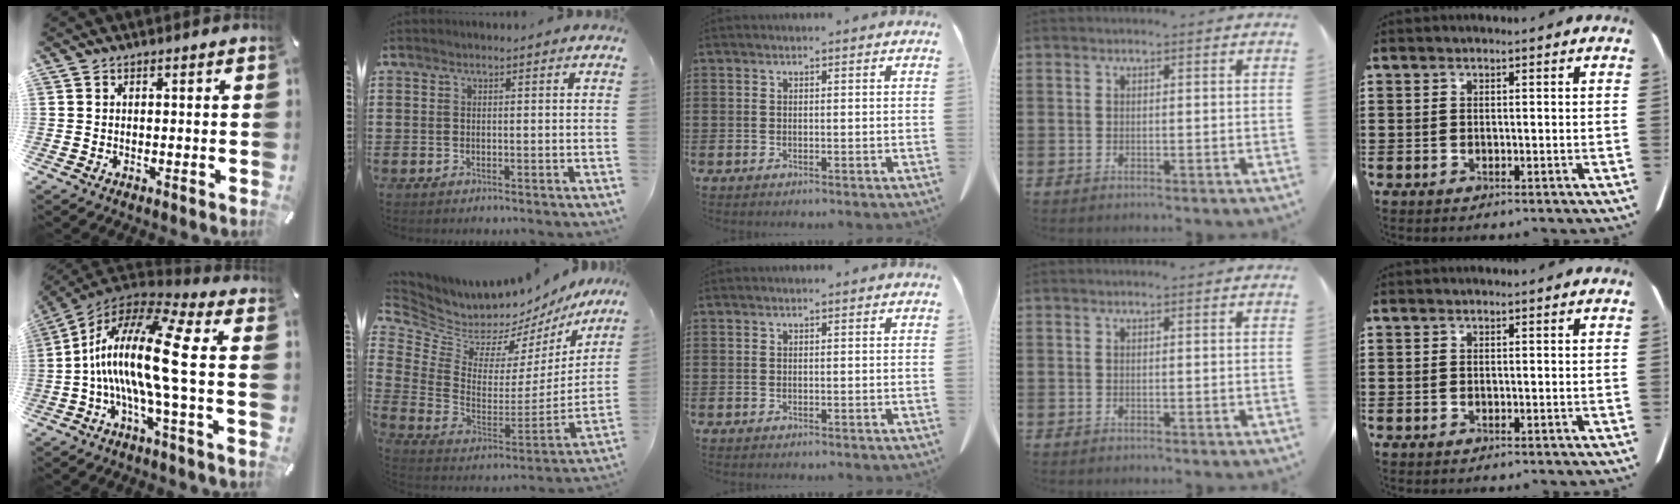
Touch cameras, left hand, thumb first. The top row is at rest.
{"thumb": {"total": 20.0, "force": [-1.1, 4.6, 19.5], "torque": [-0.415, -0.006, -0.033]}, "index": {"total": 6.3, "force": [5.8, 2.3, -0.2], "torque": [-0.044, -0.065, 0.102]}}